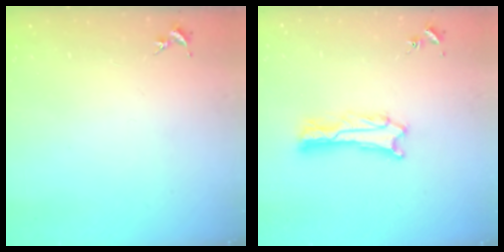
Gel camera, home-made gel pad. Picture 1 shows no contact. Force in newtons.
{"total": 2.2, "press": 2.2, "slide": 0.2}